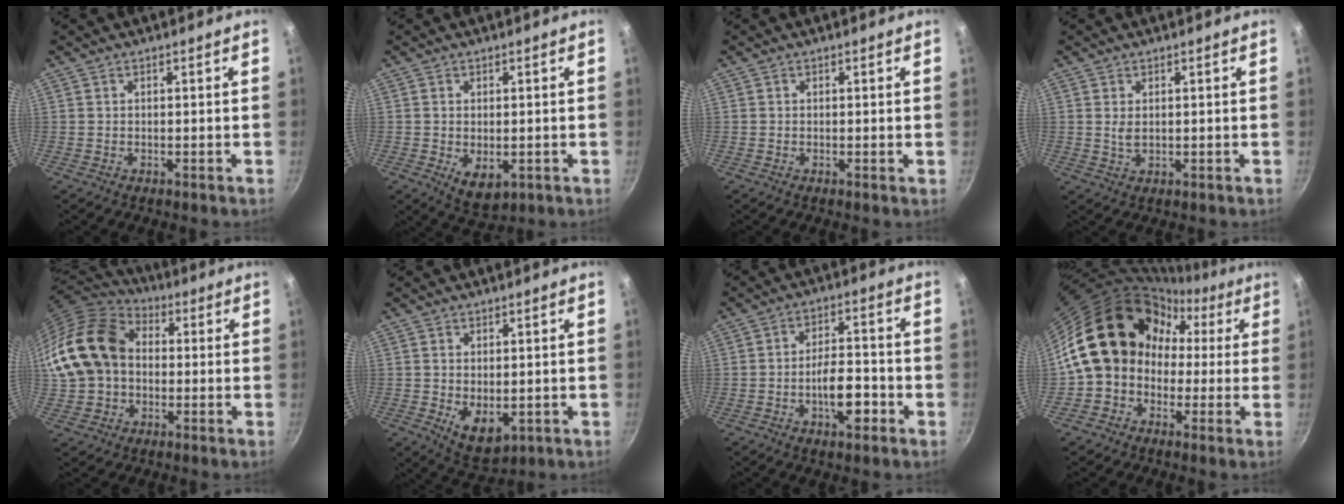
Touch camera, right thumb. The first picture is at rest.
{"total": 5.6, "force": [-0.9, 3.4, 4.3], "torque": [-0.064, -0.016, -0.005]}
{"total": 0.0}
{"total": 2.2, "force": [0.4, 1.3, 1.8], "torque": [-0.033, -0.005, 0.010]}
{"total": 18.7, "force": [0.8, 14.3, 12.0], "torque": [-0.224, 0.040, 0.009]}
{"total": 6.8, "force": [-0.6, 4.2, 5.3], "torque": [-0.075, -0.019, 0.005]}
{"total": 8.3, "force": [-3.2, 3.6, 6.7], "torque": [-0.089, 0.030, -0.055]}
{"total": 17.5, "force": [0.1, 15.0, 9.0], "torque": [-0.113, 0.055, -0.014]}